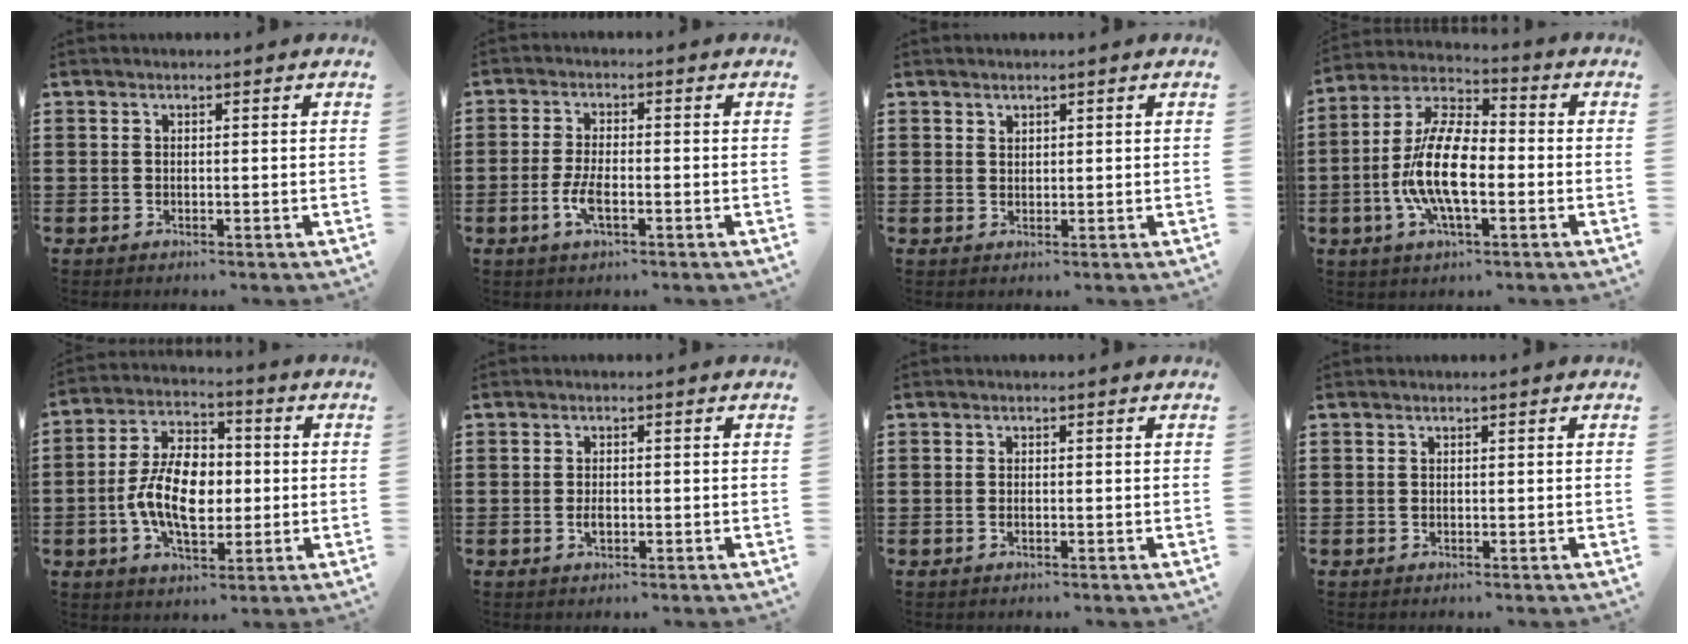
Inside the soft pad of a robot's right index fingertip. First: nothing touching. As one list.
[{"total": 4.3, "force": [-1.6, 1.4, 3.8], "torque": [-0.084, -0.004, -0.034]}, {"total": 1.2, "force": [1.0, 0.6, 0.1], "torque": [-0.003, 0.001, 0.020]}, {"total": 12.5, "force": [-2.8, 5.0, 11.1], "torque": [-0.256, -0.010, -0.058]}, {"total": 10.2, "force": [-1.1, 6.2, 8.1], "torque": [-0.181, 0.001, -0.029]}, {"total": 1.7, "force": [-0.4, 0.7, 1.5], "torque": [-0.029, -0.002, -0.007]}, {"total": 0.6, "force": [-0.3, 0.1, 0.5], "torque": [-0.011, -0.006, -0.004]}, {"total": 0.0}]